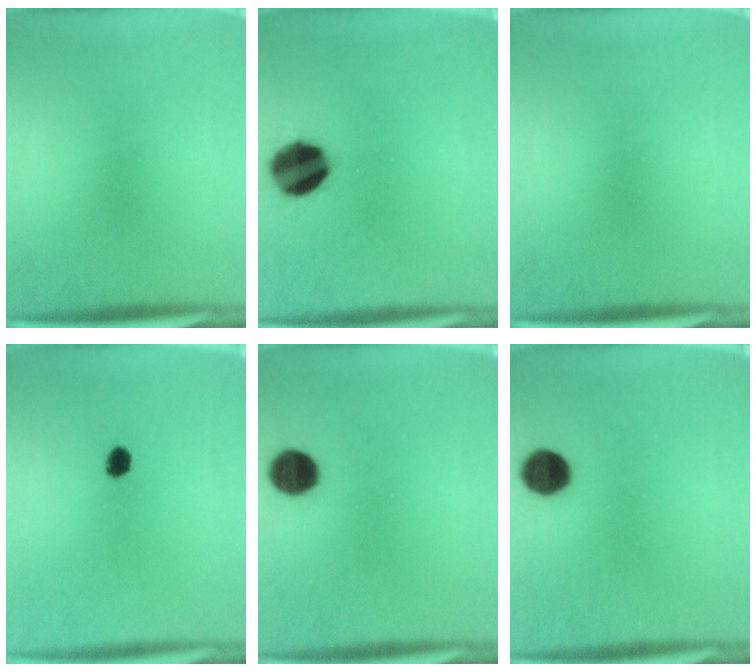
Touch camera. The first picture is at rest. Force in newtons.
{"total": 13.1}
{"total": 0.0}
{"total": 2.3}
{"total": 6.7}
{"total": 6.7}